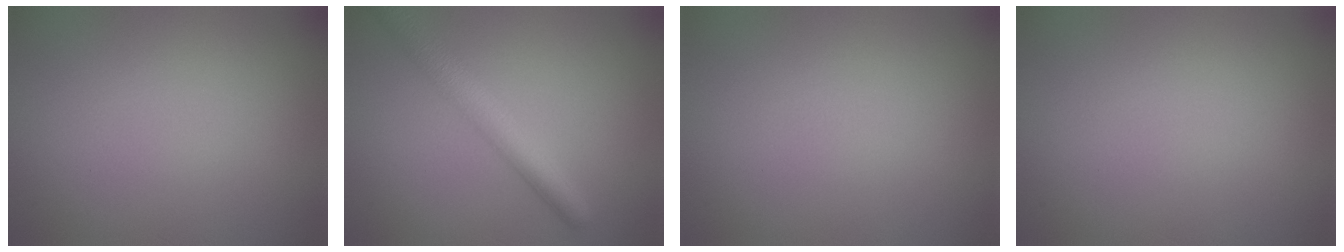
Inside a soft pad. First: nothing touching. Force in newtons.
{"total": 4.2, "press": 4.2, "slide": 0.2}
{"total": 0.0}
{"total": 0.0}